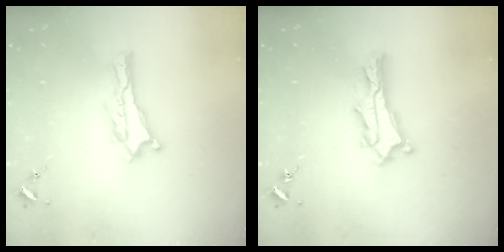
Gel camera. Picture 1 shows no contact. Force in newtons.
{"total": 4.4, "press": 4.4, "slide": 0.3}